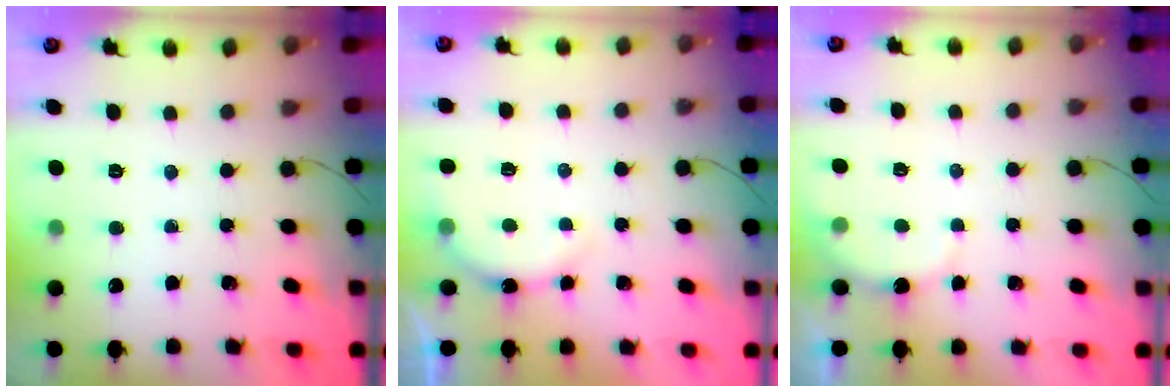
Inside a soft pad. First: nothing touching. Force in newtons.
{"total": 5.9, "press": 5.8, "slide": 1.0}
{"total": 3.4, "press": 3.3, "slide": 0.9}